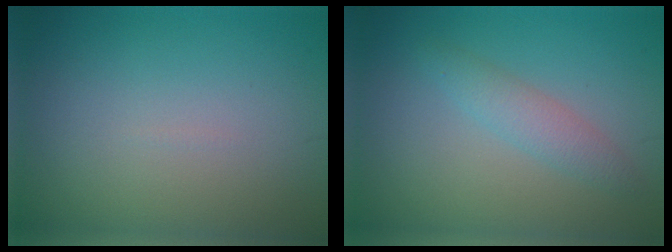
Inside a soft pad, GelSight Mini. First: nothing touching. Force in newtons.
{"total": 2.1, "press": 2.1, "slide": 0.2}